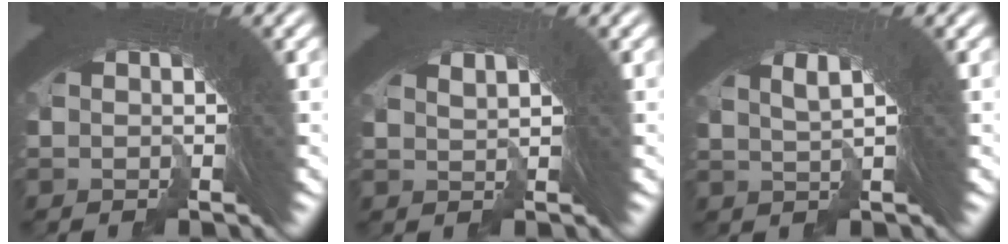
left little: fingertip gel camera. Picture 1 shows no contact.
{"total": 0.7, "force": [-0.3, 0.5, 0.5], "torque": [-0.032, -0.013, 0.001]}
{"total": 4.9, "force": [1.4, 2.9, 3.7], "torque": [-0.085, 0.007, 0.014]}